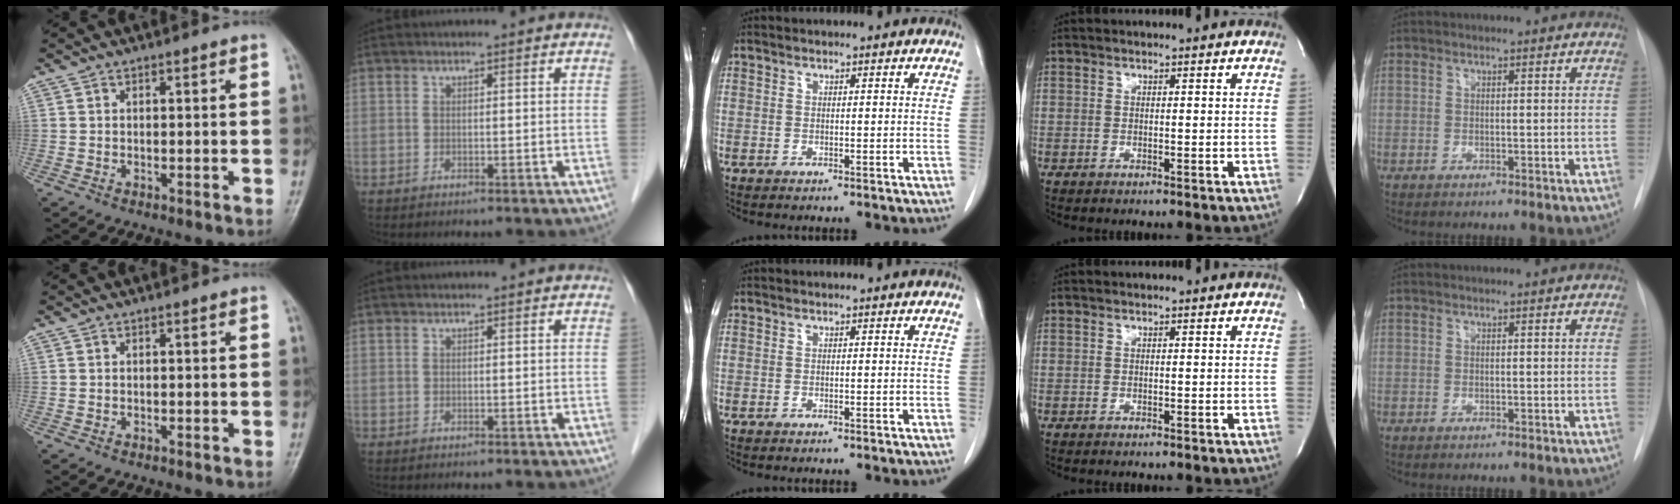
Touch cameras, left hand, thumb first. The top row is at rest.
{}